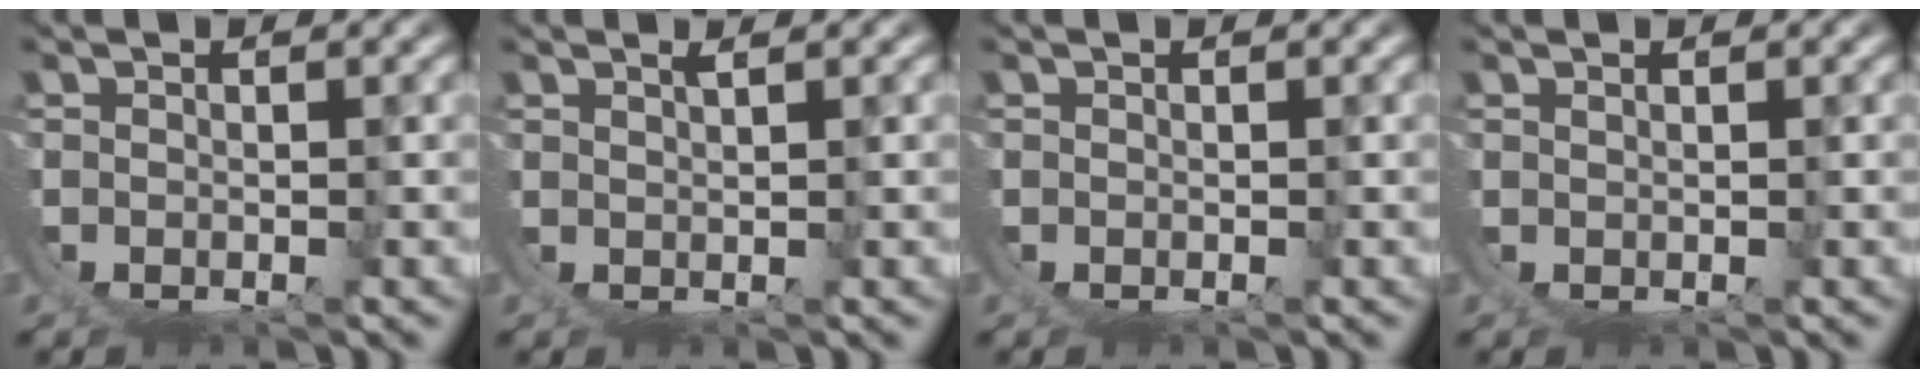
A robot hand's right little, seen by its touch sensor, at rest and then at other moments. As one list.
[{"total": 2.0, "force": [1.2, -1.5, 0.4], "torque": [0.000, 0.003, 0.024]}, {"total": 0.0}, {"total": 1.4, "force": [0.9, -1.1, 0.2], "torque": [0.005, 0.002, 0.018]}]